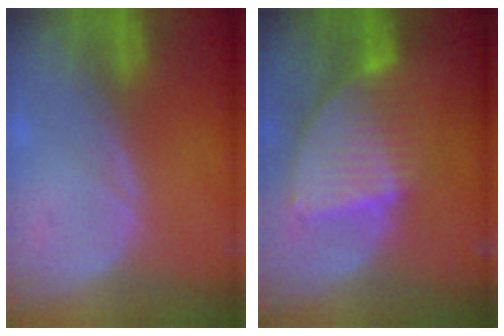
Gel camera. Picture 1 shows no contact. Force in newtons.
{"total": 8.5, "press": 7.5, "slide": 4.1}